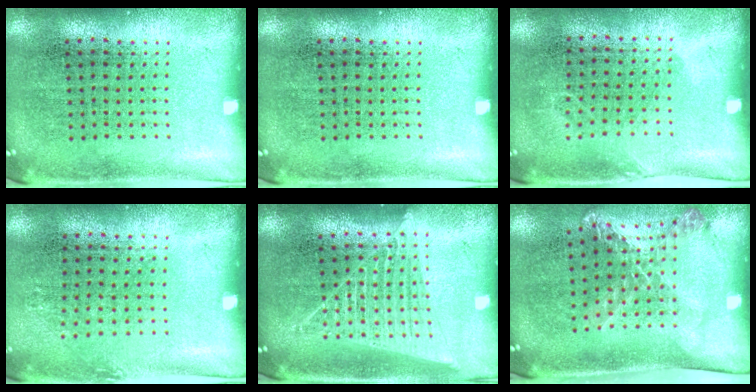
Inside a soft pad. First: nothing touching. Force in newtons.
{"total": 0.0}
{"total": 0.9, "press": 0.7, "slide": 0.6}
{"total": 0.8, "press": 0.7, "slide": 0.5}
{"total": 1.7, "press": 1.6, "slide": 0.7}
{"total": 1.7, "press": 1.3, "slide": 1.1}